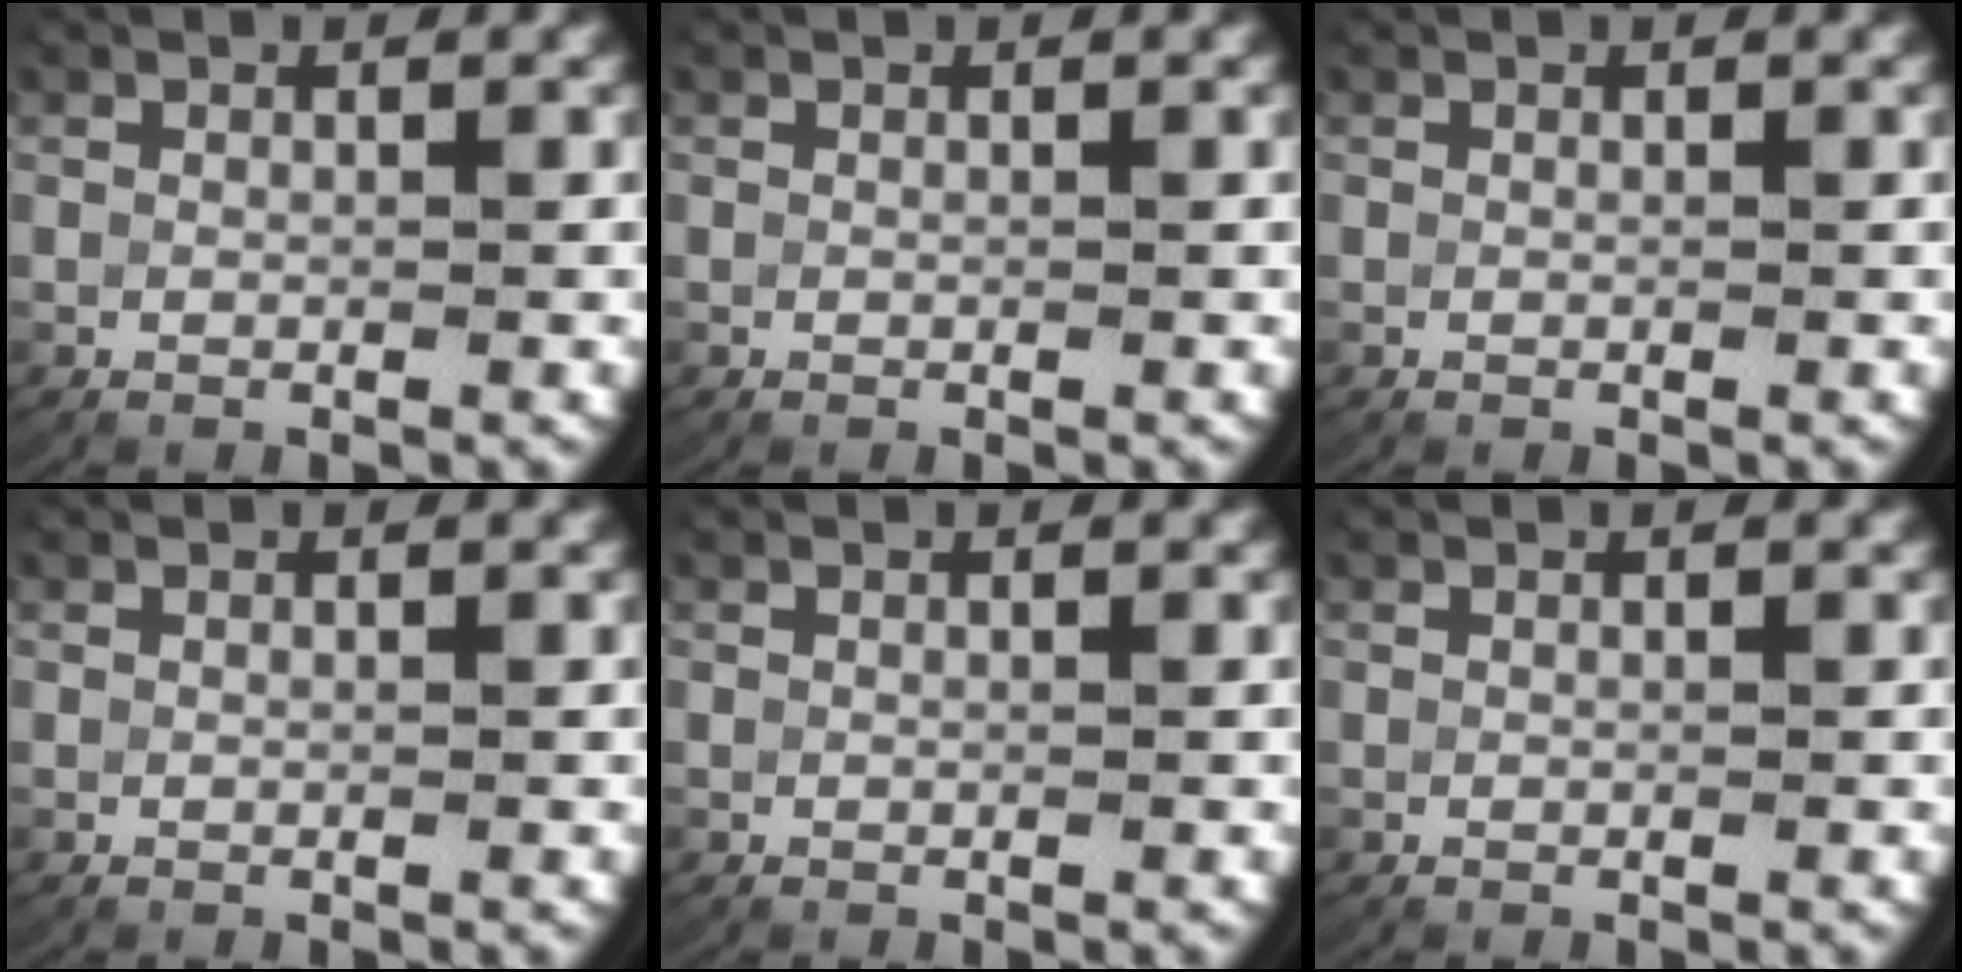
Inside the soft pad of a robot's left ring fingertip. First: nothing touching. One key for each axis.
{"total": 0.0}
{"total": 0.0}
{"total": 0.0}
{"total": 0.0}
{"total": 0.0}